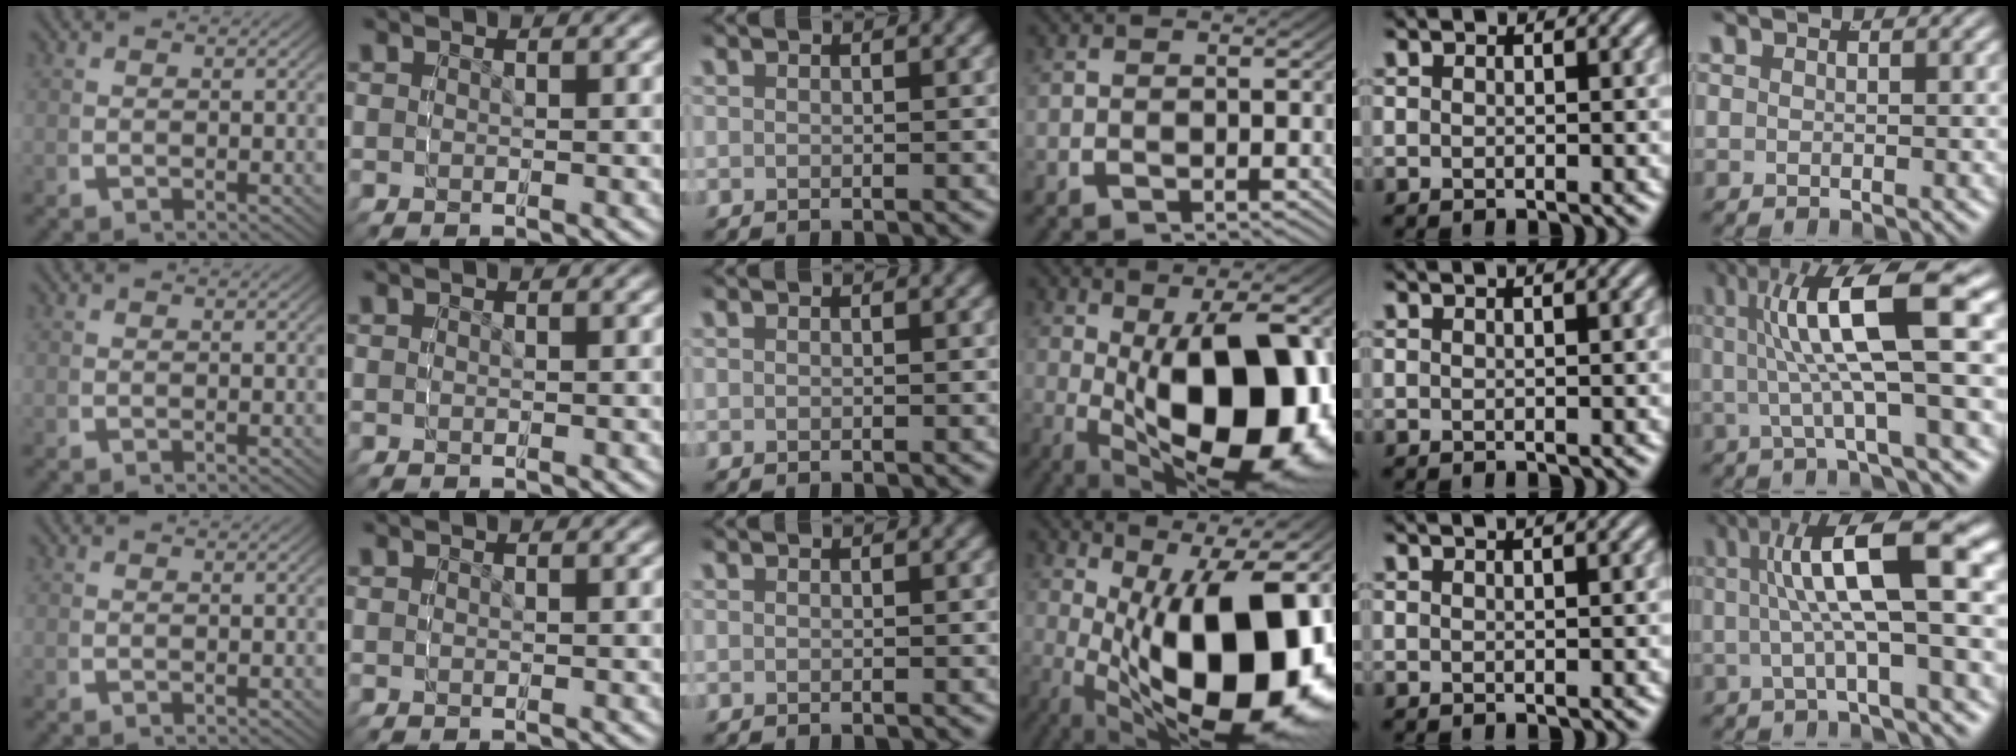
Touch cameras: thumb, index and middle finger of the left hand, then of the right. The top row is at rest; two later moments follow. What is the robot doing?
{"motion": "grasp_and_lifting", "object": "bottle"}